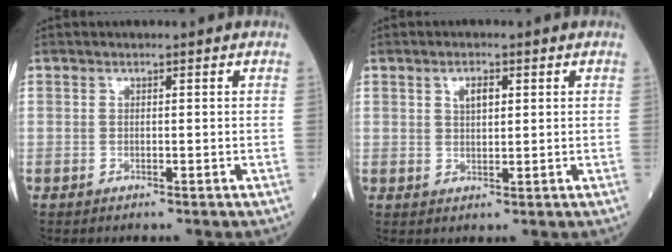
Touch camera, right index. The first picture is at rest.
{"total": 2.7, "force": [1.1, 1.1, 2.2], "torque": [-0.039, 0.000, 0.020]}